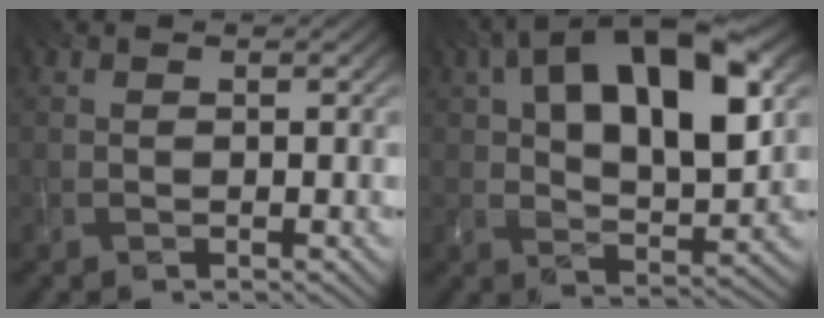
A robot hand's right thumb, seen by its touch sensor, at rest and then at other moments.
{"total": 16.6, "force": [5.7, 8.2, 13.2], "torque": [-0.220, 0.021, 0.086]}